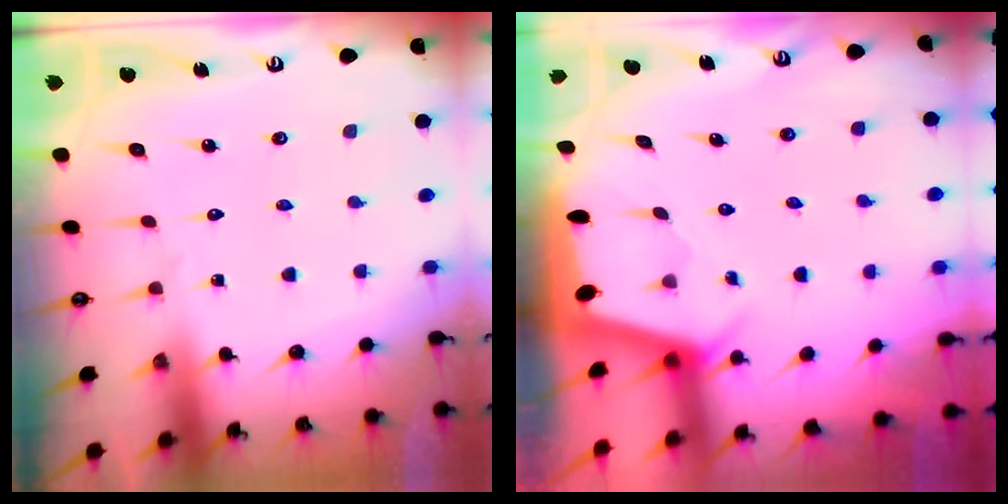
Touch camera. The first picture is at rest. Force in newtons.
{"total": 2.2, "press": 2.2, "slide": 0.3}